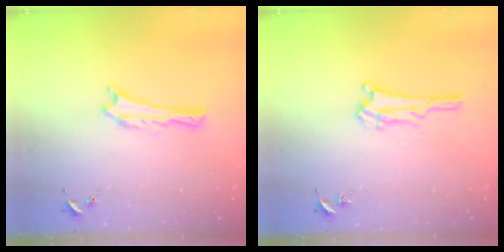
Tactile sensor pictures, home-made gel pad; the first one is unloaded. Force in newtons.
{"total": 2.3, "press": 2.2, "slide": 0.2}